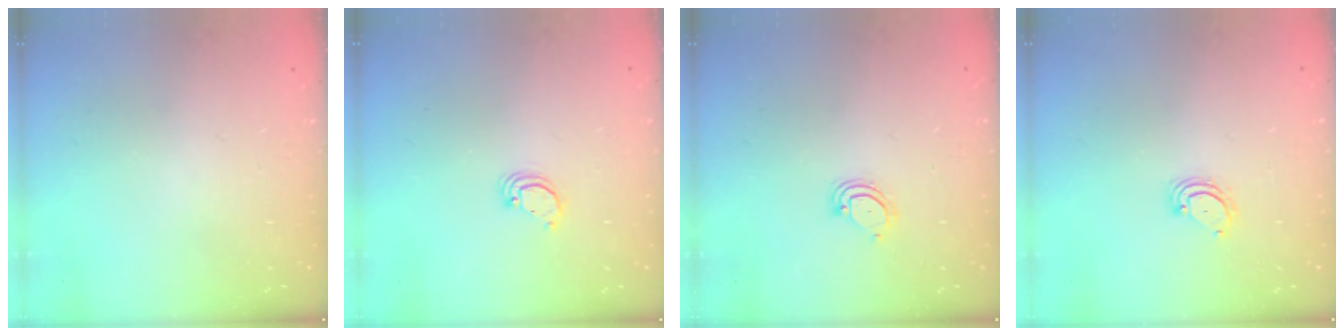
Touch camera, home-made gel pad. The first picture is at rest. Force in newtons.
{"total": 2.9, "press": 2.9, "slide": 0.1}
{"total": 4.4, "press": 4.4, "slide": 0.3}
{"total": 3.2, "press": 3.2, "slide": 0.3}